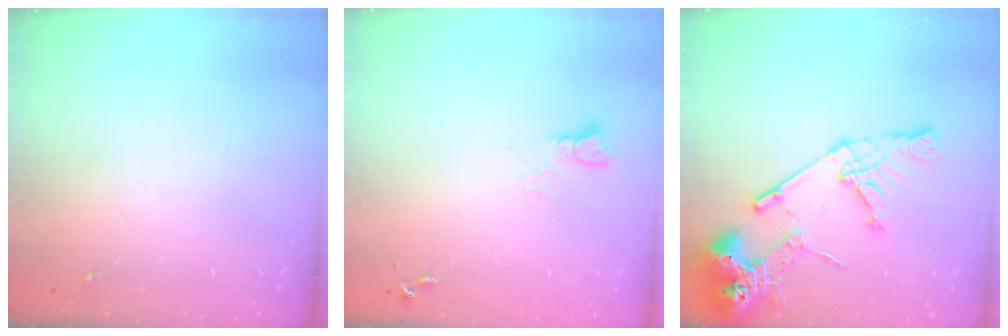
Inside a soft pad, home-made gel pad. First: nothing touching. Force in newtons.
{"total": 2.2, "press": 2.2, "slide": 0.2}
{"total": 17.1, "press": 17.0, "slide": 2.1}